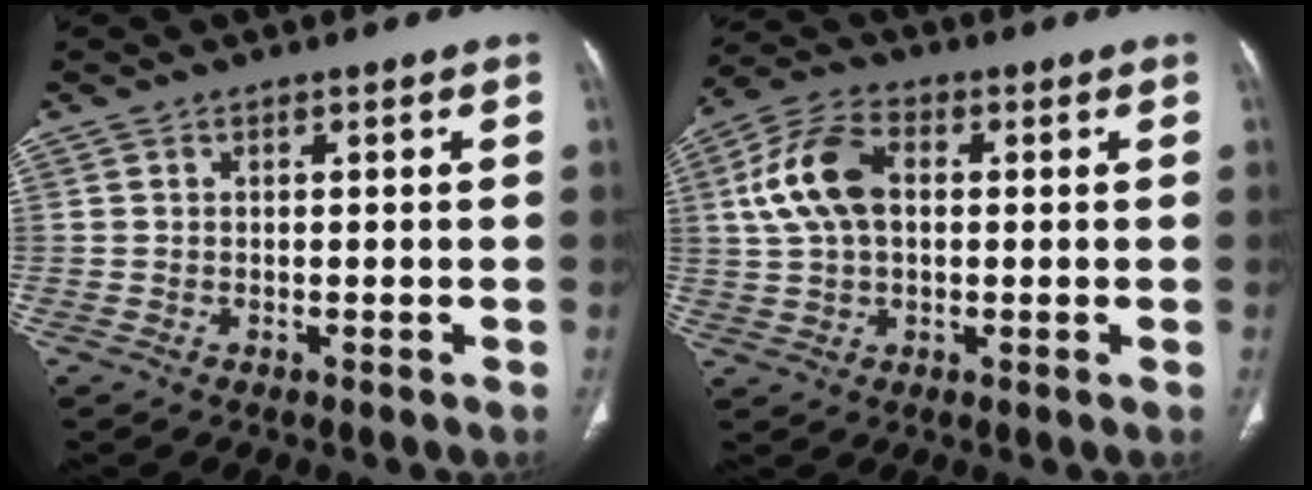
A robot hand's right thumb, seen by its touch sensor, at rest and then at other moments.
{"total": 11.1, "force": [1.7, 7.0, 8.4], "torque": [-0.170, 0.023, 0.029]}